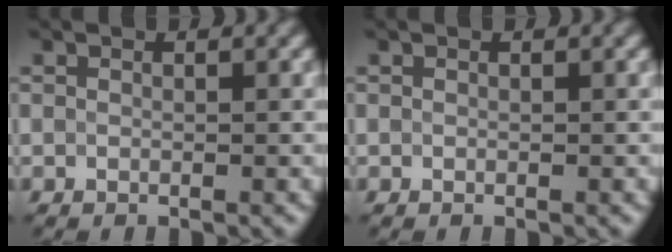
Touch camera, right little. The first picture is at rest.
{"total": 0.0}